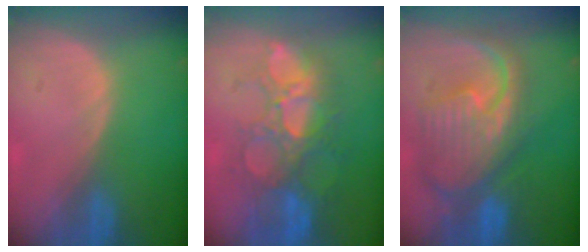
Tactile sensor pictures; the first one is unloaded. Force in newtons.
{"total": 10.8, "press": 9.4, "slide": 5.3}
{"total": 12.2, "press": 10.5, "slide": 6.2}